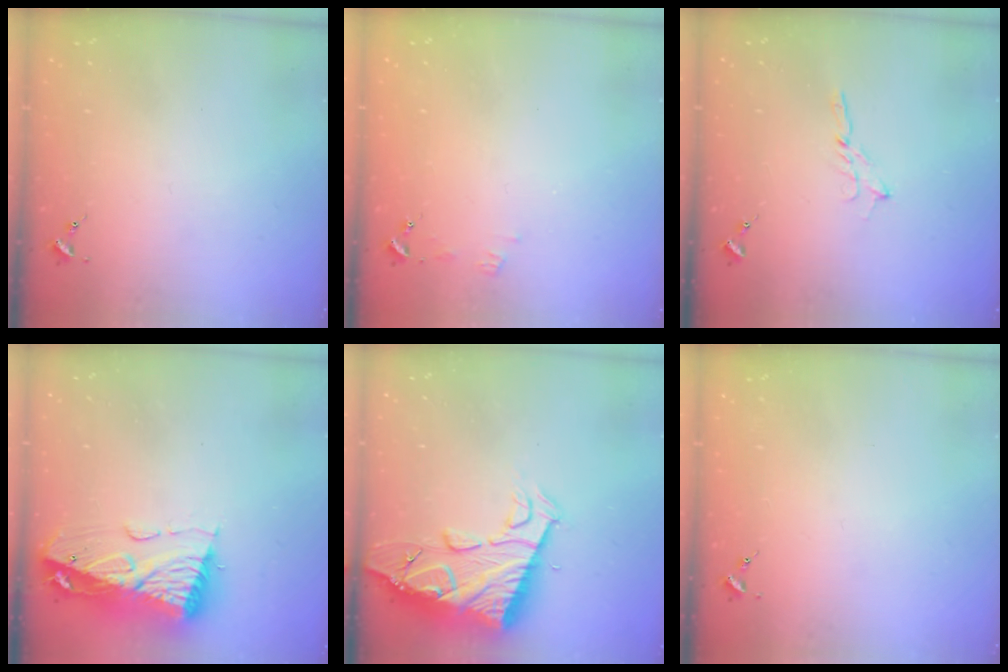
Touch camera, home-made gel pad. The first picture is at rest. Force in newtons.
{"total": 4.2, "press": 4.2, "slide": 0.5}
{"total": 2.0, "press": 2.0, "slide": 0.2}
{"total": 12.6, "press": 12.5, "slide": 1.4}
{"total": 15.0, "press": 14.9, "slide": 1.4}
{"total": 0.0}